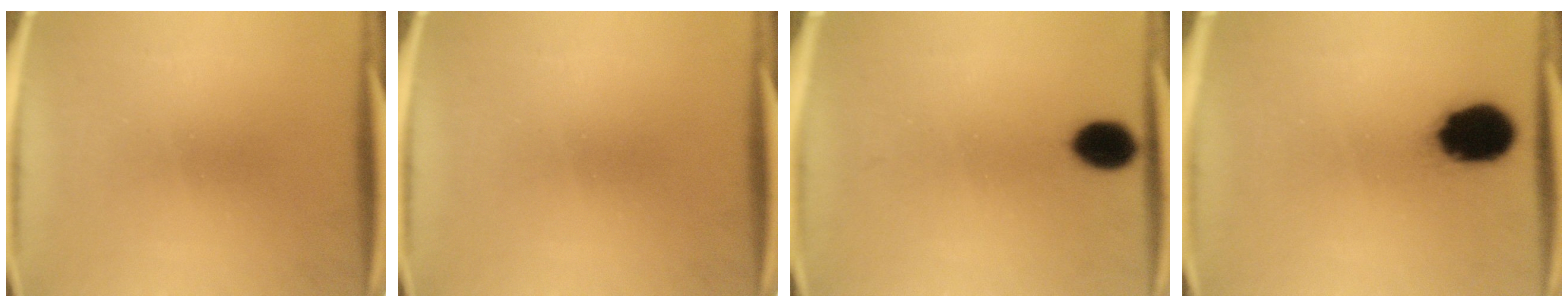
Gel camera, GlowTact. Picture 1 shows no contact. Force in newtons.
{"total": 0.0}
{"total": 6.3}
{"total": 14.0}